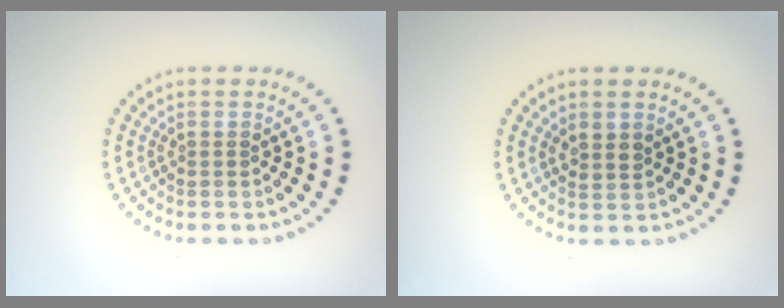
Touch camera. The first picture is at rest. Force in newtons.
{"total": 1.3, "press": 1.1, "slide": 0.7}